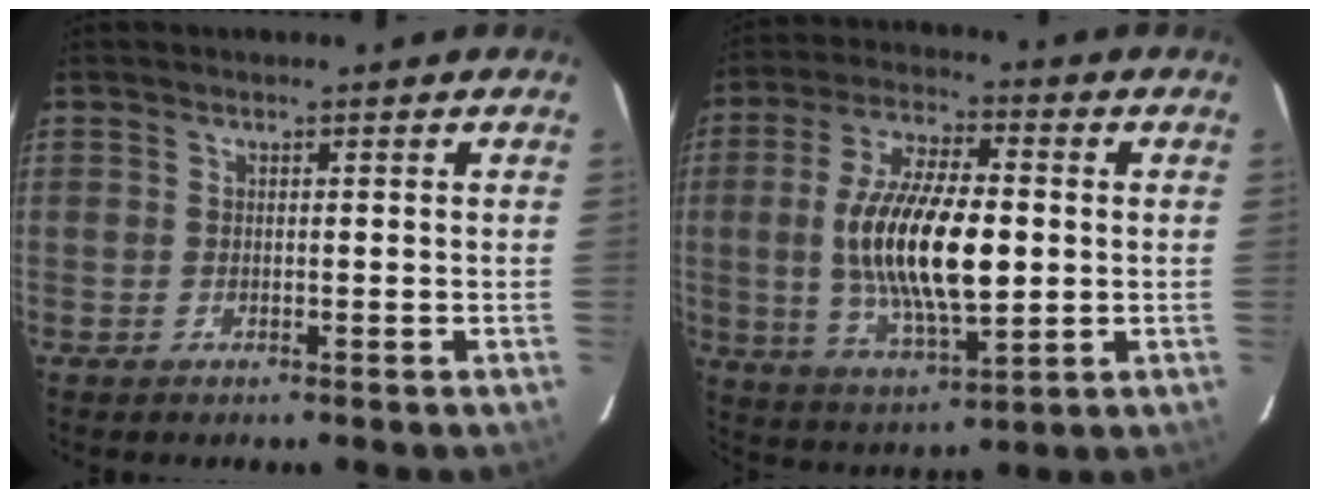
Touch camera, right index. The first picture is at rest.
{"total": 17.9, "force": [-0.2, 7.0, 16.4], "torque": [-0.313, -0.004, 0.002]}